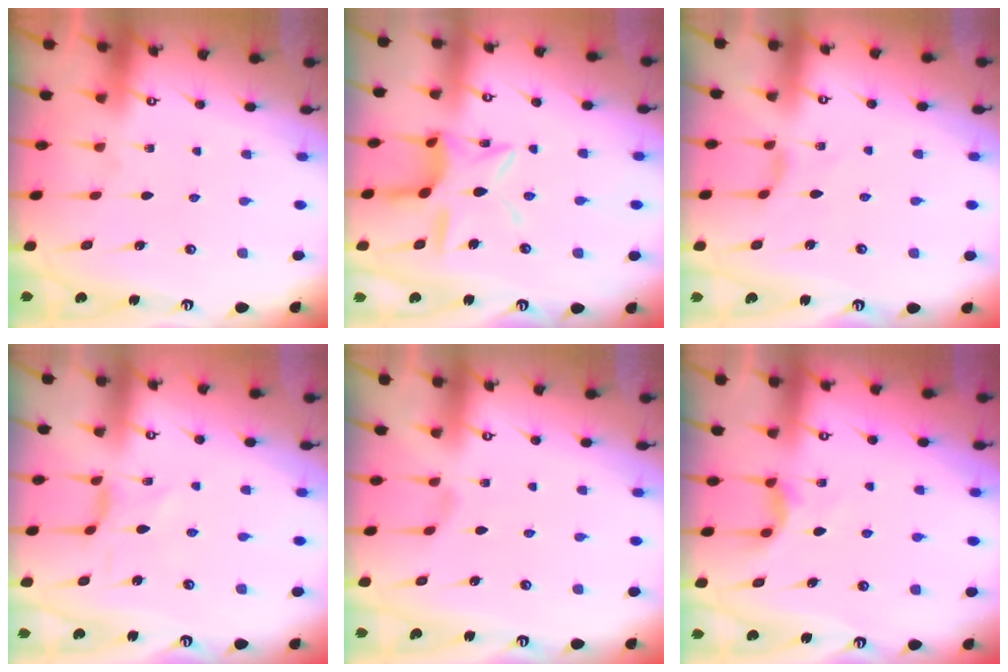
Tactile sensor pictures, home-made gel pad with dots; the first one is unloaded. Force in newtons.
{"total": 13.2, "press": 13.1, "slide": 1.1}
{"total": 0.8, "press": 0.8, "slide": 0.3}
{"total": 0.0}
{"total": 0.6, "press": 0.5, "slide": 0.2}
{"total": 5.2, "press": 5.1, "slide": 0.6}